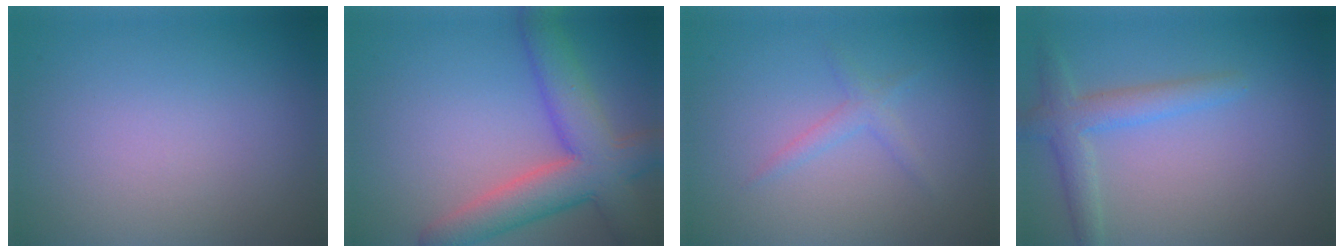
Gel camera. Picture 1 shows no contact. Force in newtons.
{"total": 7.3, "press": 7.3, "slide": 0.4}
{"total": 1.3, "press": 1.3, "slide": 0.1}
{"total": 2.9, "press": 2.9, "slide": 0.2}